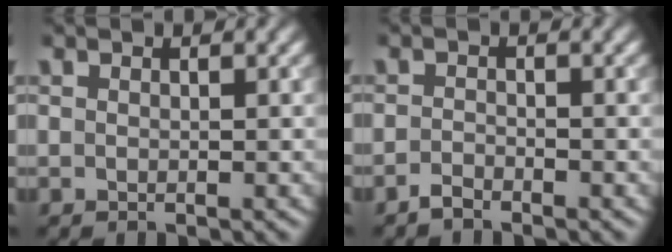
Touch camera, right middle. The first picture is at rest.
{"total": 1.2, "force": [-1.2, 0.1, 0.2], "torque": [-0.007, 0.001, -0.025]}